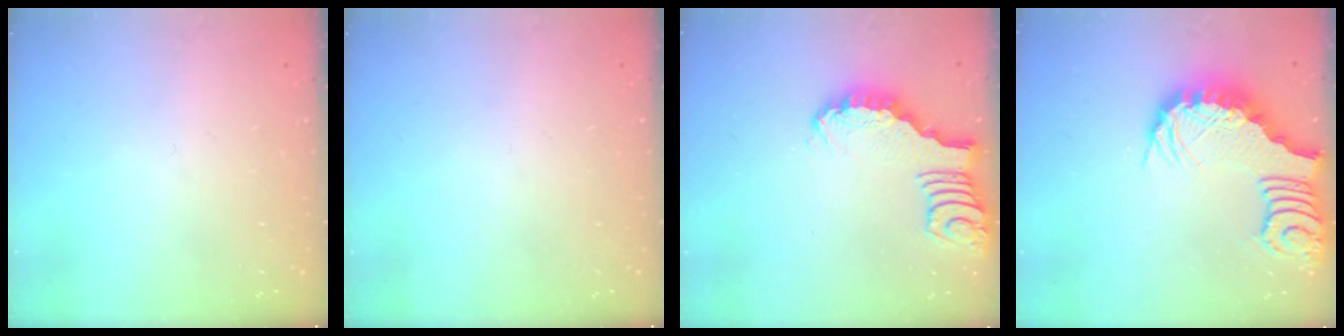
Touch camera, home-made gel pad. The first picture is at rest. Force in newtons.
{"total": 0.0}
{"total": 2.7, "press": 2.7, "slide": 0.4}
{"total": 3.7, "press": 3.6, "slide": 0.7}